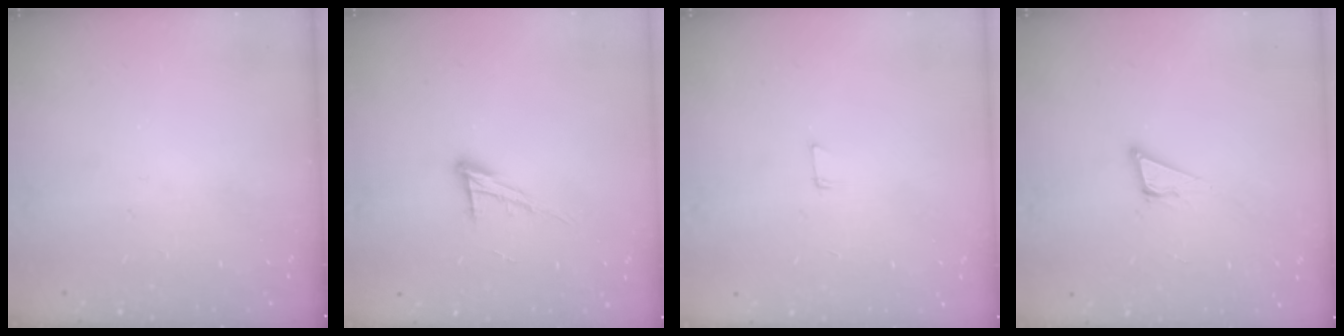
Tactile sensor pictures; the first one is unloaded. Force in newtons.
{"total": 10.6, "press": 10.5, "slide": 1.6}
{"total": 5.0, "press": 4.9, "slide": 0.4}
{"total": 7.4, "press": 6.9, "slide": 2.6}